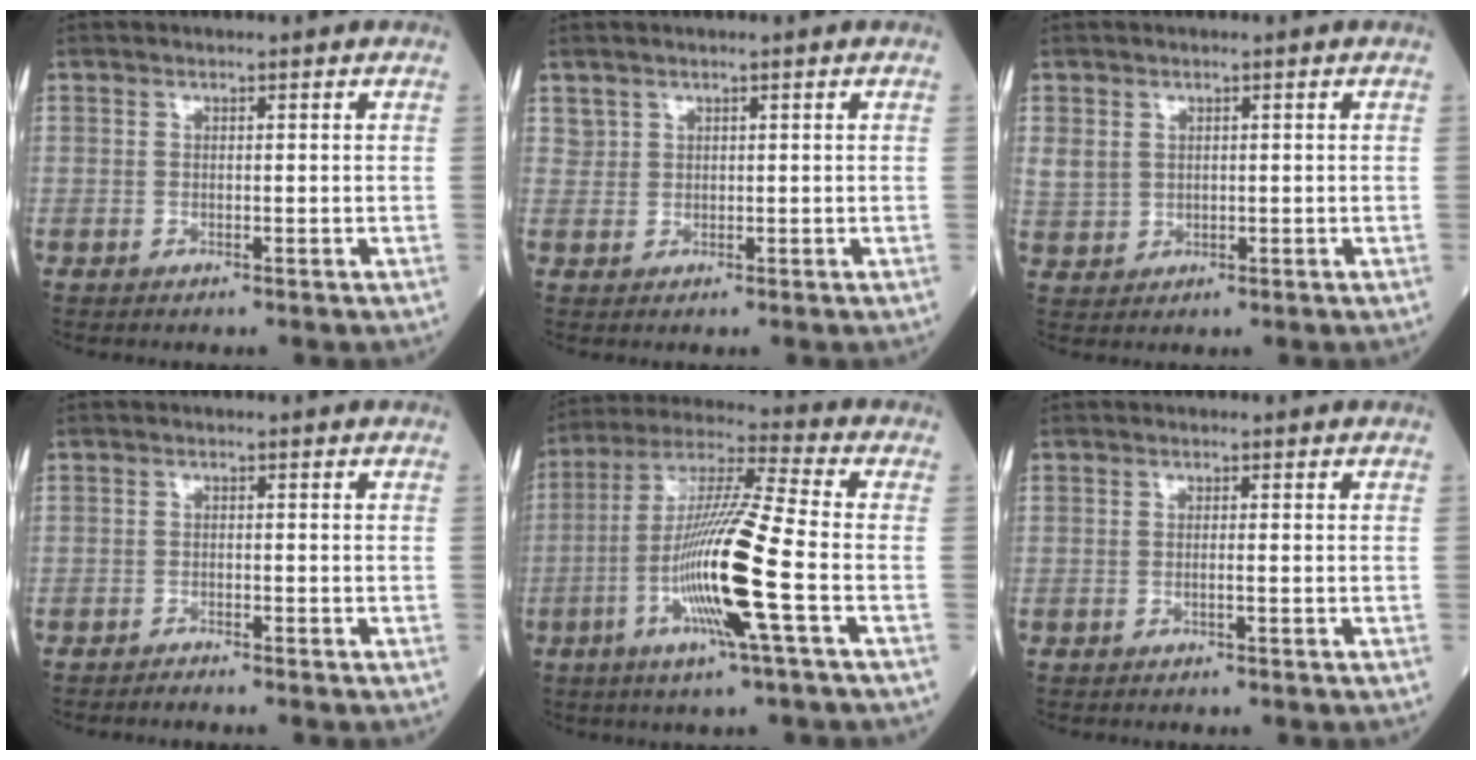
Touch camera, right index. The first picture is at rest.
{"total": 1.0, "force": [0.7, 0.7, -0.1], "torque": [0.008, 0.005, 0.012]}
{"total": 4.8, "force": [1.4, 4.2, 2.0], "torque": [-0.055, 0.005, 0.042]}
{"total": 1.1, "force": [-1.0, -0.2, 0.0], "torque": [-0.007, -0.005, -0.017]}
{"total": 15.3, "force": [-4.3, -0.6, 14.6], "torque": [-0.291, -0.008, -0.090]}
{"total": 0.7, "force": [-0.2, -0.1, 0.7], "torque": [-0.014, 0.000, -0.004]}